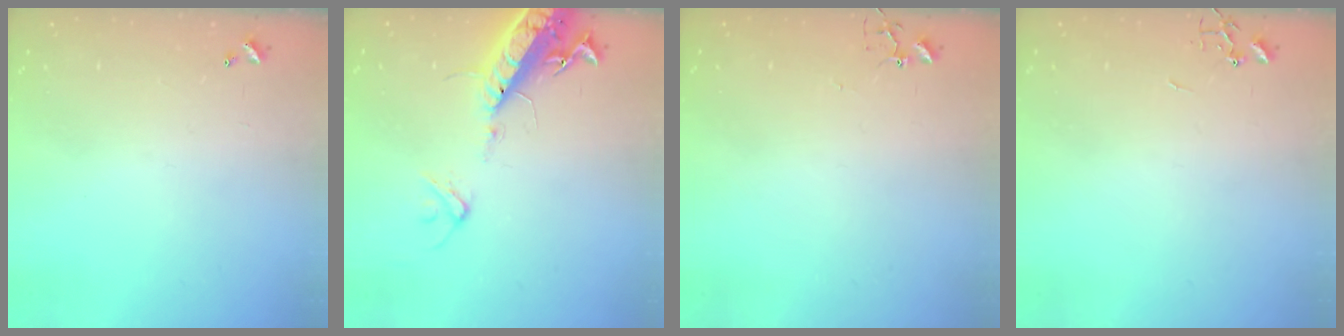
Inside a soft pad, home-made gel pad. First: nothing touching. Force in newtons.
{"total": 15.6, "press": 15.2, "slide": 3.5}
{"total": 3.9, "press": 3.9, "slide": 0.3}
{"total": 0.0}